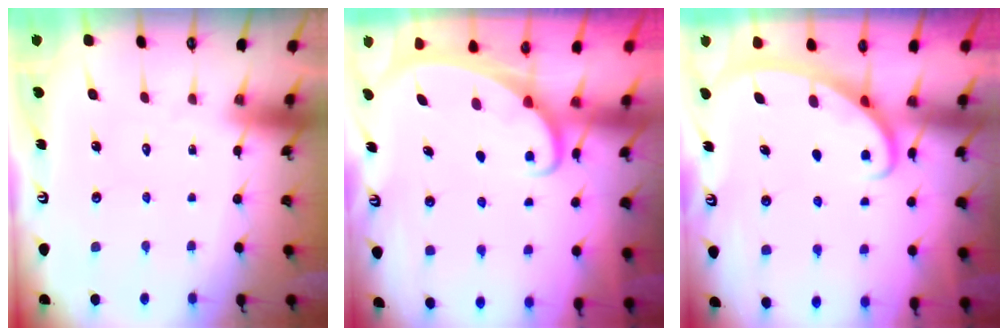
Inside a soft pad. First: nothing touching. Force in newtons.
{"total": 2.4, "press": 2.4, "slide": 0.3}
{"total": 2.6, "press": 2.6, "slide": 0.4}